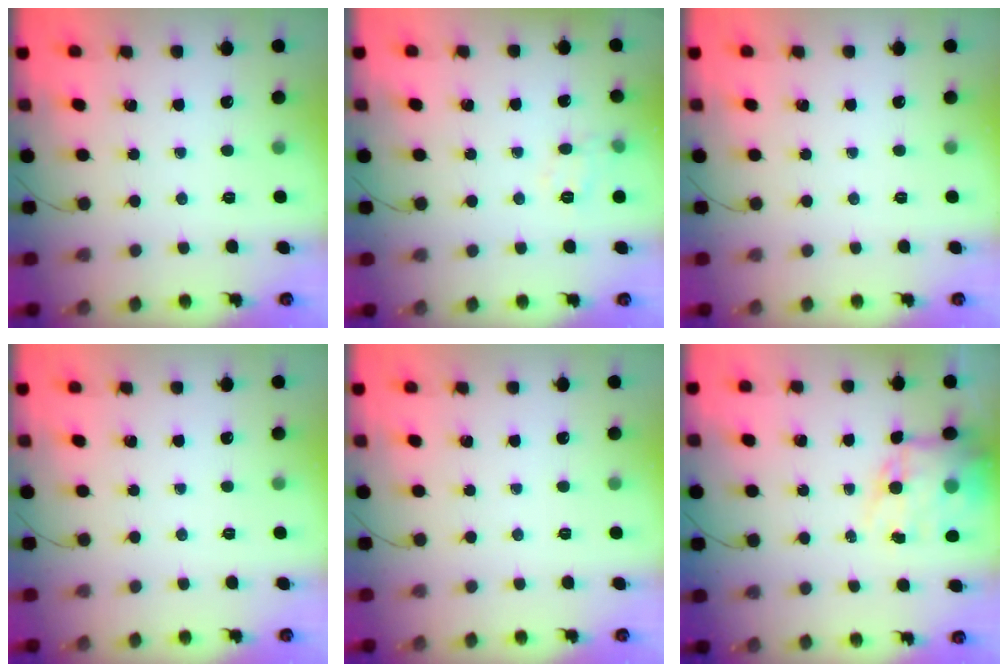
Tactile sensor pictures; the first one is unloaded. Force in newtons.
{"total": 7.9, "press": 7.7, "slide": 1.4}
{"total": 0.0}
{"total": 0.0}
{"total": 0.0}
{"total": 14.3, "press": 13.9, "slide": 3.3}